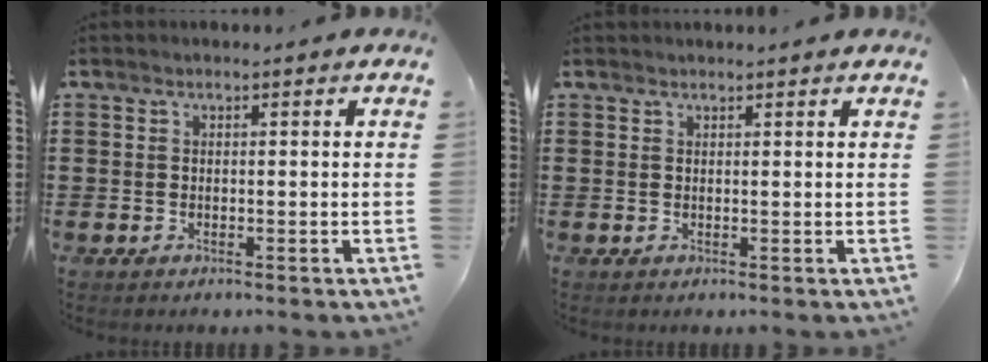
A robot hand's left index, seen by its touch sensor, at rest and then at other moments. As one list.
[{"total": 0.9, "force": [0.9, -0.1, 0.2], "torque": [-0.006, -0.001, 0.017]}]